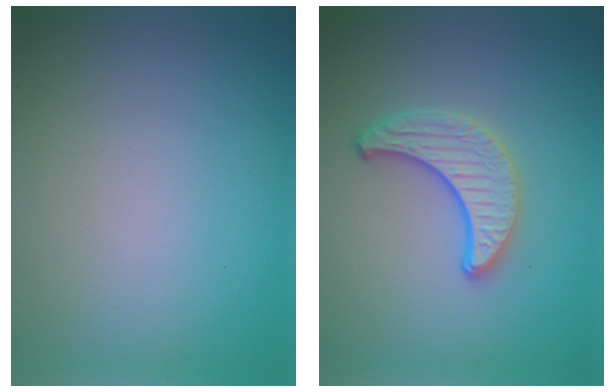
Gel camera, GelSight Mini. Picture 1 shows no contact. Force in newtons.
{"total": 3.6, "press": 3.1, "slide": 1.8}